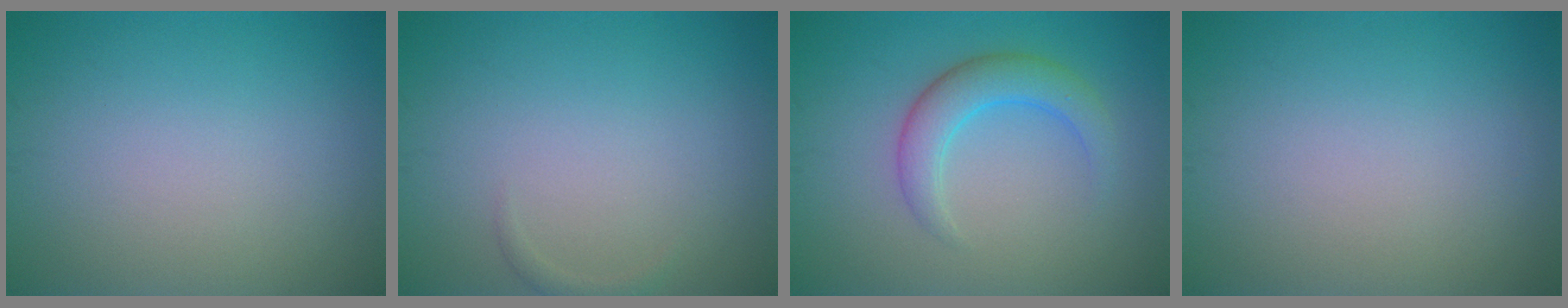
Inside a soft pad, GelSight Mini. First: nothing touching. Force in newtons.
{"total": 0.7, "press": 0.7, "slide": 0.0}
{"total": 3.6, "press": 3.6, "slide": 0.0}
{"total": 0.0}